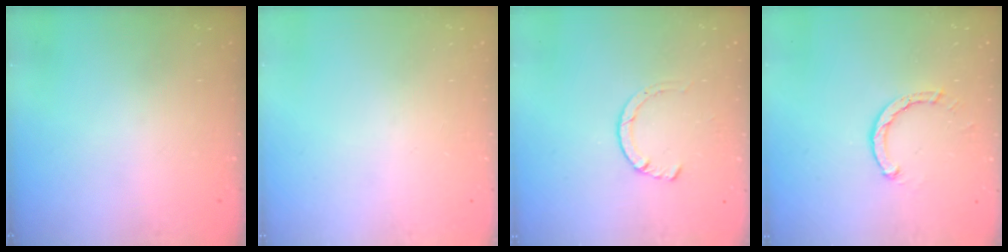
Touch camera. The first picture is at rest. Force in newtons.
{"total": 0.0}
{"total": 1.2, "press": 1.2, "slide": 0.3}
{"total": 2.6, "press": 2.6, "slide": 0.3}